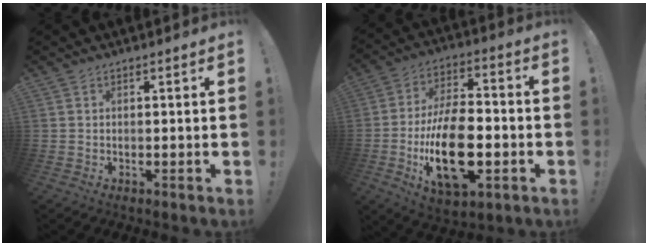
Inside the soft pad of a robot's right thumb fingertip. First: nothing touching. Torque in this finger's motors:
{"motor_torque": [2.55, 2.46, 0.30, -0.06, 0.16]}